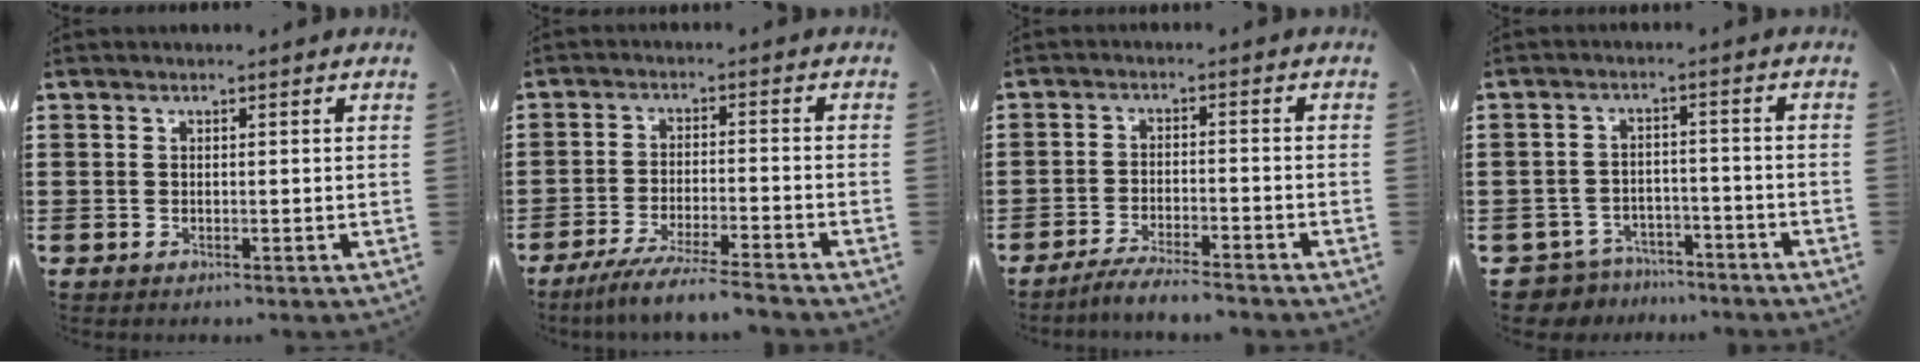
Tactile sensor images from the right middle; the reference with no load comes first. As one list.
[{"total": 5.6, "force": [-5.1, -0.2, 2.3], "torque": [-0.048, -0.016, -0.097]}, {"total": 3.9, "force": [-3.7, 0.1, 1.1], "torque": [-0.028, -0.001, -0.076]}, {"total": 4.8, "force": [-4.7, 1.1, 0.1], "torque": [-0.021, 0.005, -0.102]}]